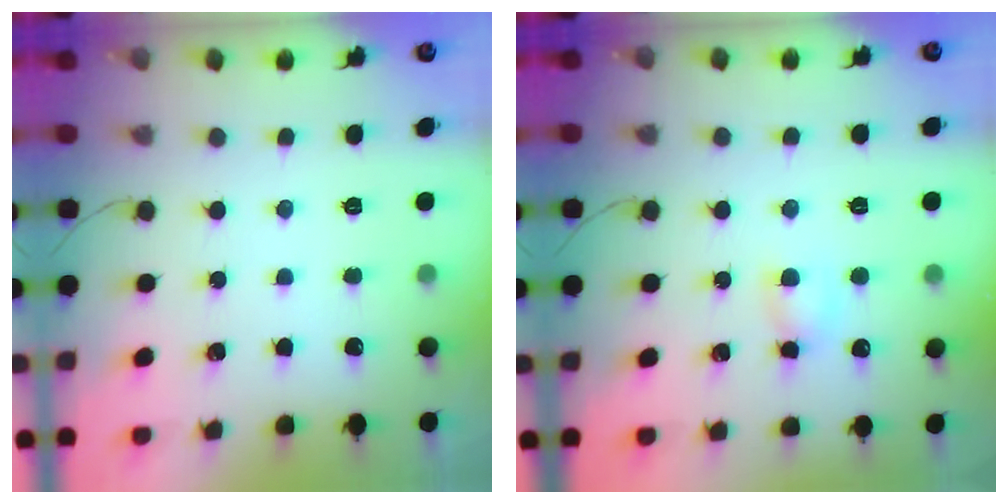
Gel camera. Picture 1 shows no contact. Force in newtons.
{"total": 3.7, "press": 3.7, "slide": 0.7}